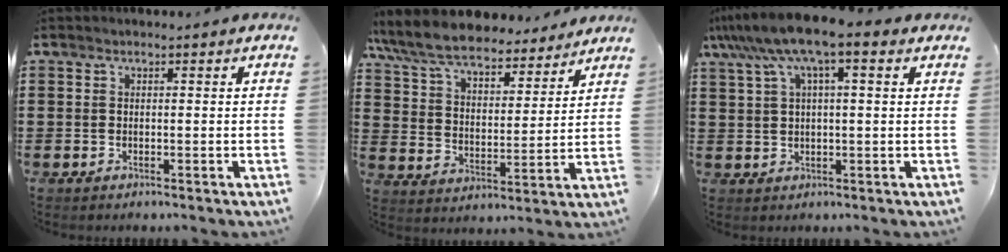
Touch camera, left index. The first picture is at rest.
{"total": 8.8, "force": [8.1, 1.5, 3.0], "torque": [-0.094, -0.042, 0.145]}
{"total": 8.1, "force": [4.3, 1.3, 6.7], "torque": [-0.138, -0.004, 0.076]}